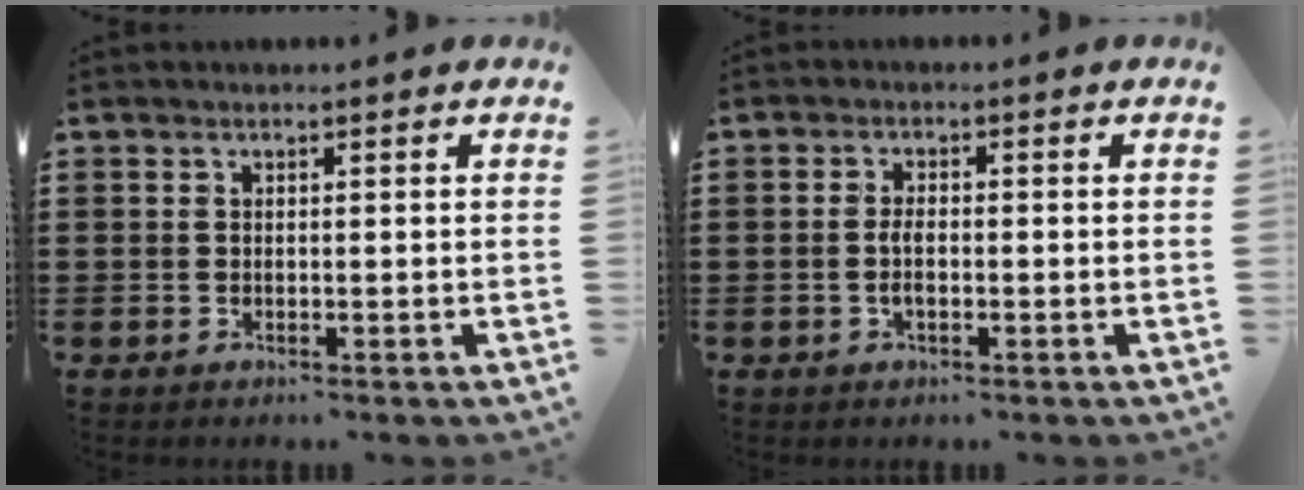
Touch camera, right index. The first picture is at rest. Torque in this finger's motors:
{"motor_torque": [1.14, 1.00, 0.13, 0.03]}